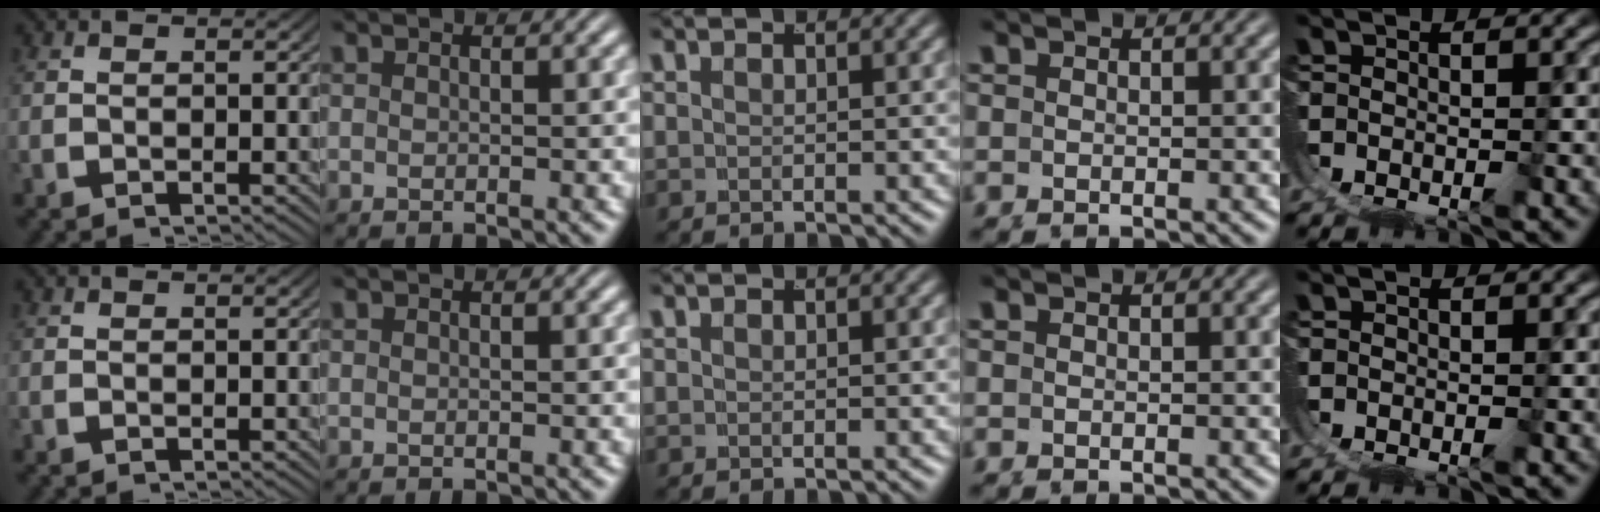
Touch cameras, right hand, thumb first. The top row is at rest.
{}